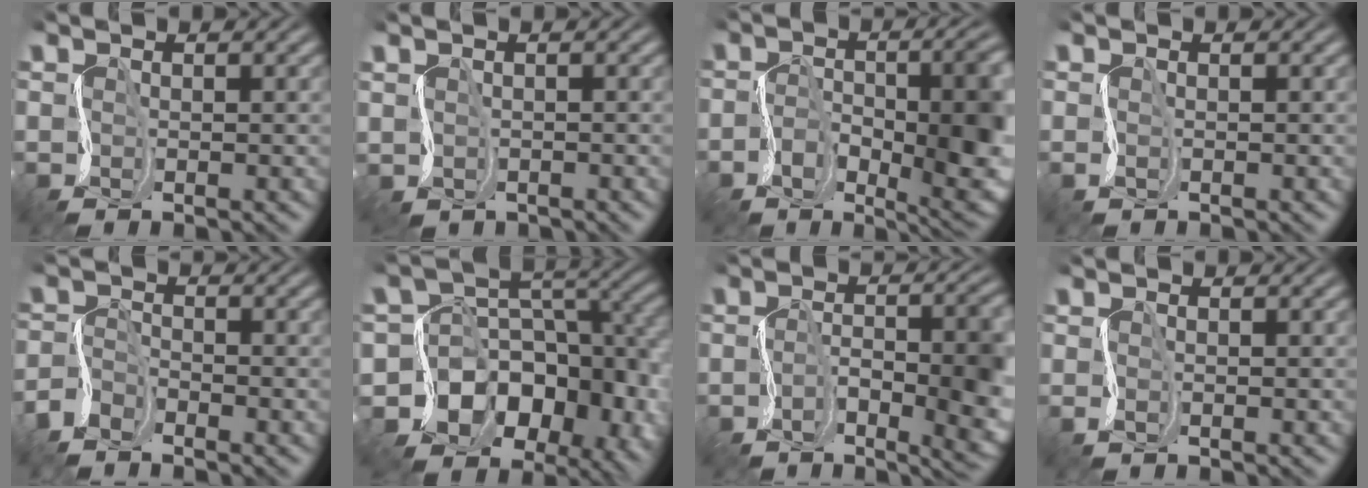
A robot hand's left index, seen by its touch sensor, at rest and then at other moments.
{"total": 0.6, "force": [0.3, 0.3, -0.5], "torque": [0.009, -0.001, 0.010]}
{"total": 12.1, "force": [-2.9, 5.8, 10.2], "torque": [-0.148, -0.016, -0.041]}
{"total": 0.0}
{"total": 2.6, "force": [-2.2, 1.0, 0.8], "torque": [-0.020, 0.001, -0.055]}
{"total": 14.6, "force": [-6.3, 11.5, 6.4], "torque": [-0.096, 0.000, -0.103]}
{"total": 9.4, "force": [-2.5, 3.7, 8.2], "torque": [-0.118, -0.008, -0.034]}
{"total": 0.0}